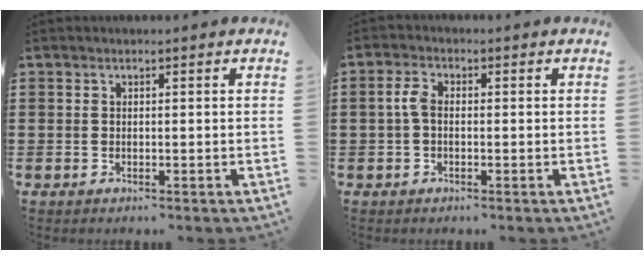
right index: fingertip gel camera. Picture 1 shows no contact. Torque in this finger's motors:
{"motor_torque": [0.30, -0.08, 0.16, 0.08]}